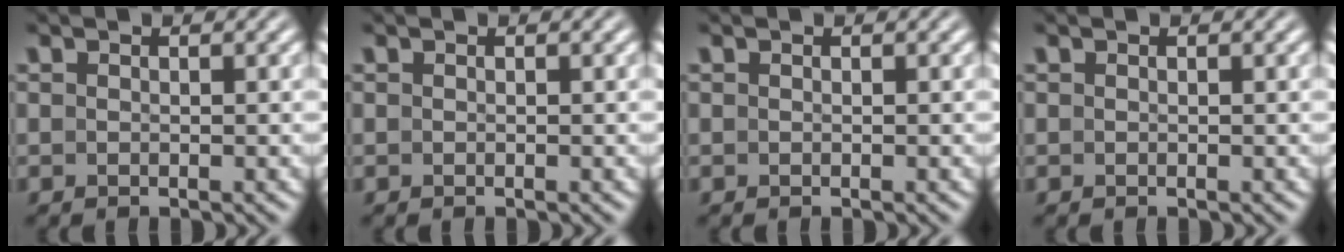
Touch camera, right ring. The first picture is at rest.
{"total": 0.0}
{"total": 0.0}
{"total": 0.0}